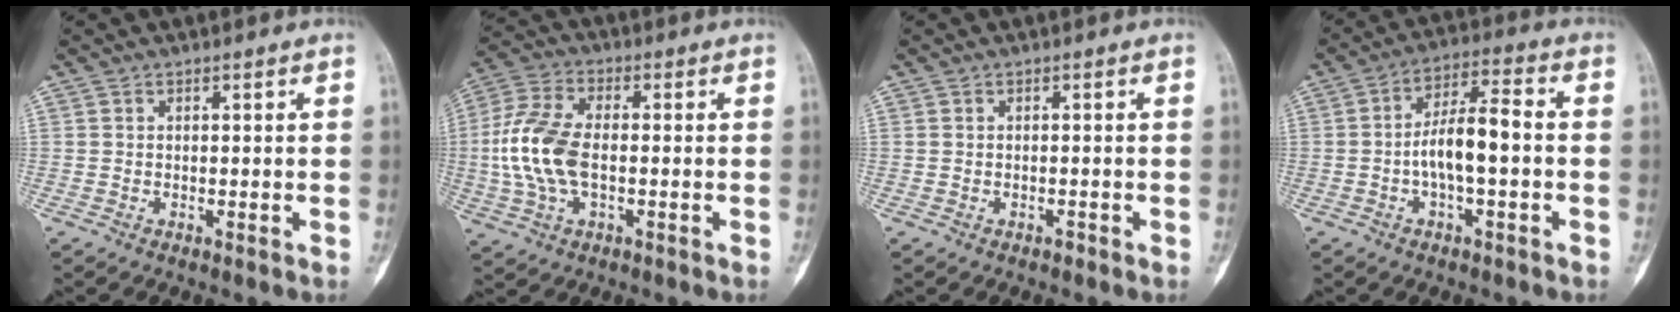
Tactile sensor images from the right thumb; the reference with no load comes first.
{"total": 12.5, "force": [-0.9, 6.9, 10.5], "torque": [-0.233, 0.016, -0.020]}
{"total": 0.6, "force": [-0.4, 0.5, 0.3], "torque": [-0.003, 0.006, -0.005]}
{"total": 9.2, "force": [-1.4, 3.1, 8.5], "torque": [-0.154, 0.034, -0.030]}